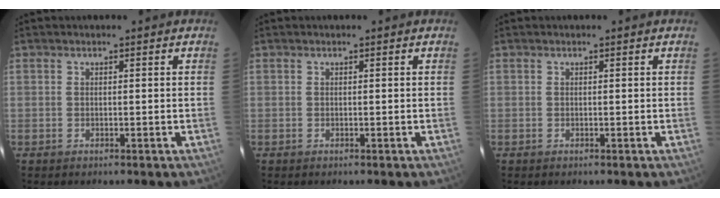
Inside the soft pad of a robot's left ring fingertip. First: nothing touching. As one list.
[{"total": 0.0}, {"total": 0.0}]